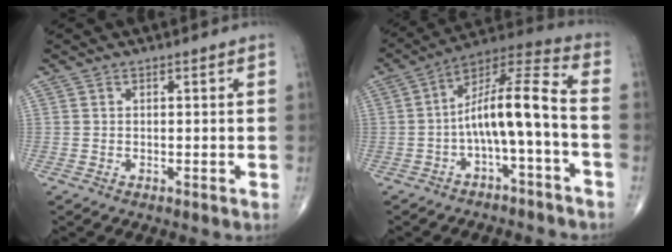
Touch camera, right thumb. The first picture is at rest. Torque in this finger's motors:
{"motor_torque": [0.36, 0.18, 1.38, -0.32, 0.34]}